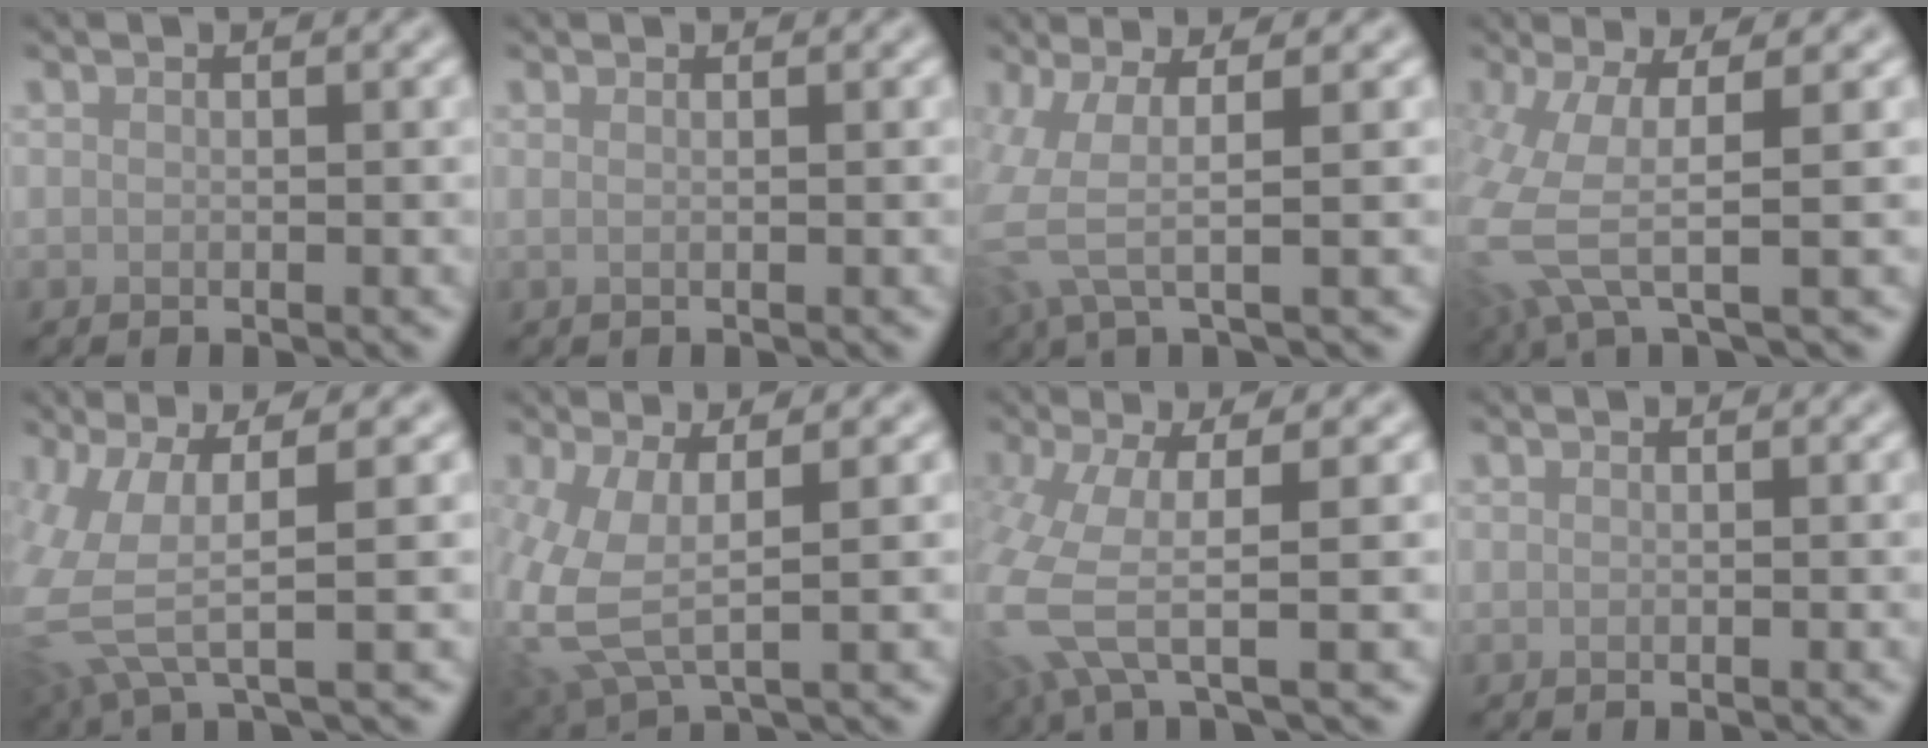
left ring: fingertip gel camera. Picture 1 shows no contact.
{"total": 1.2, "force": [0.3, 0.6, 1.0], "torque": [-0.010, -0.002, -0.006]}
{"total": 4.2, "force": [-0.1, 0.8, 4.1], "torque": [-0.101, -0.007, -0.005]}
{"total": 6.6, "force": [-1.2, 1.8, 6.3], "torque": [-0.156, -0.008, -0.026]}
{"total": 6.2, "force": [0.3, 1.7, 6.0], "torque": [-0.142, -0.006, 0.009]}
{"total": 6.4, "force": [-0.3, 2.6, 5.9], "torque": [-0.148, -0.004, -0.006]}
{"total": 7.3, "force": [-1.7, 1.9, 6.8], "torque": [-0.169, -0.006, -0.041]}
{"total": 0.0}